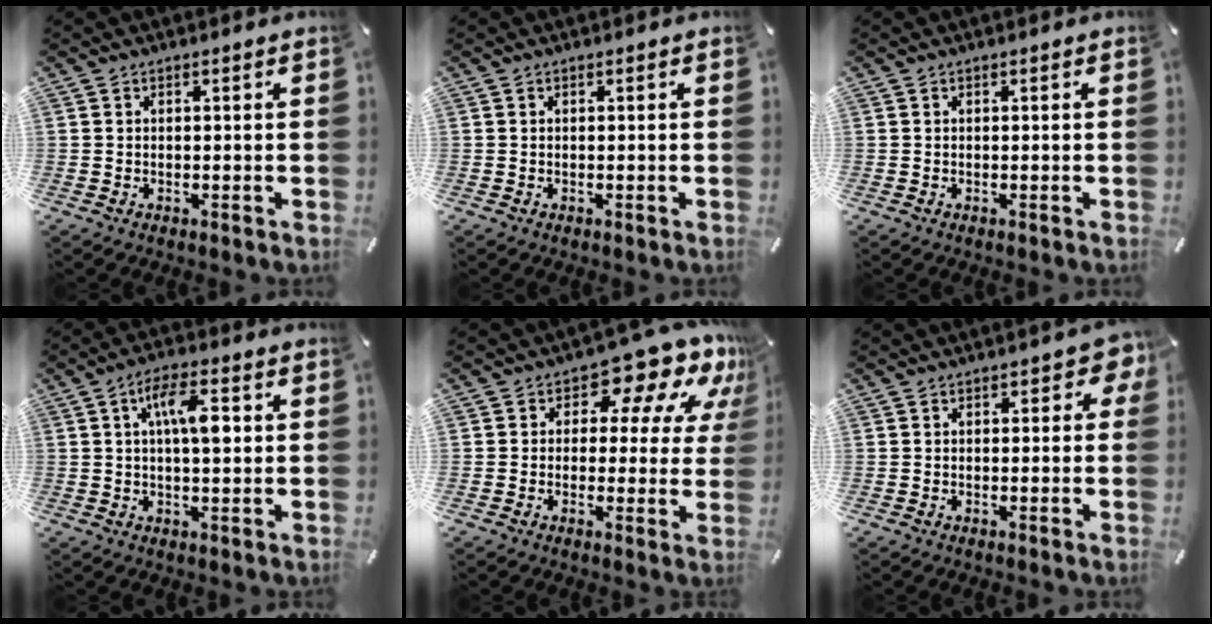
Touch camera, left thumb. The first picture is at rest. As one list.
[{"total": 0.0}, {"total": 0.0}, {"total": 8.3, "force": [1.7, 2.9, 7.5], "torque": [-0.131, 0.005, 0.024]}, {"total": 13.3, "force": [7.7, 6.9, 8.3], "torque": [-0.121, -0.057, 0.131]}, {"total": 3.2, "force": [0.6, 2.0, 2.5], "torque": [-0.024, 0.001, 0.005]}]